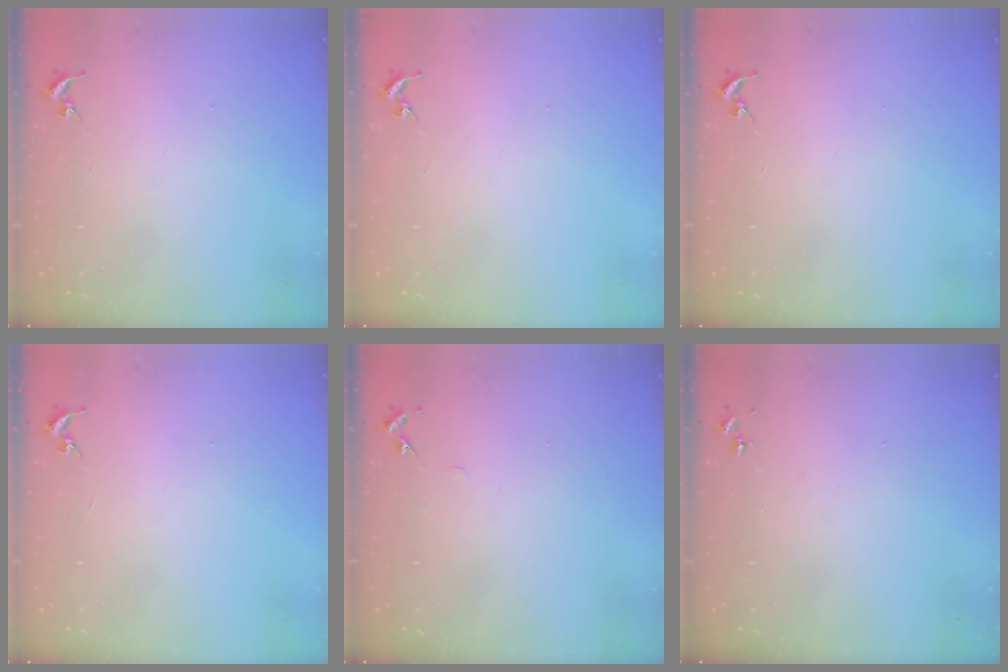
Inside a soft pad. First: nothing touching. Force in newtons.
{"total": 0.0}
{"total": 0.0}
{"total": 0.0}
{"total": 4.0, "press": 4.0, "slide": 0.5}
{"total": 0.0}